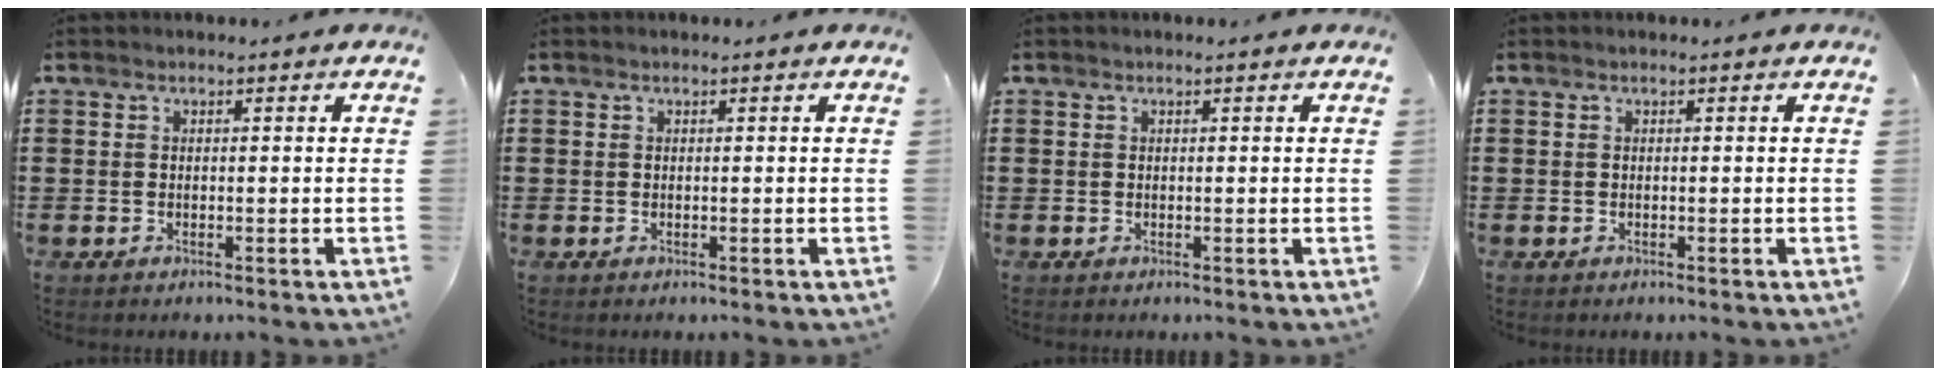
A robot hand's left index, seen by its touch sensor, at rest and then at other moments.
{"total": 0.0}
{"total": 0.0}
{"total": 0.0}